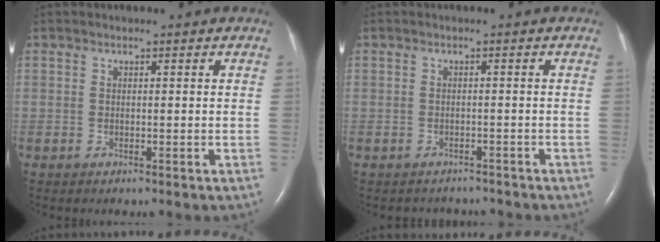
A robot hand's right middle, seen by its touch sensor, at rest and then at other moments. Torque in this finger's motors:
{"motor_torque": [-0.20, -0.20, -0.04, 0.01]}